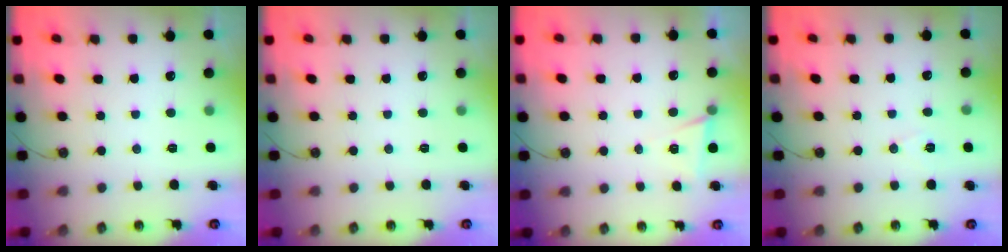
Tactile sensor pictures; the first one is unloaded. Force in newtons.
{"total": 0.0}
{"total": 5.5, "press": 3.2, "slide": 4.4}
{"total": 6.1, "press": 4.2, "slide": 4.4}